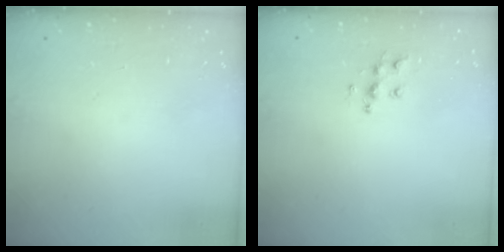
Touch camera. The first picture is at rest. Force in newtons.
{"total": 6.6, "press": 6.5, "slide": 0.3}